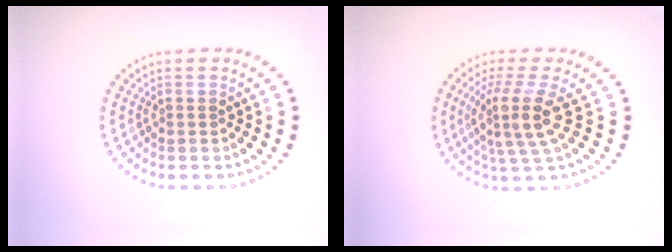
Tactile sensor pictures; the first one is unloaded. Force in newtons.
{"total": 4.1, "press": 3.1, "slide": 2.7}